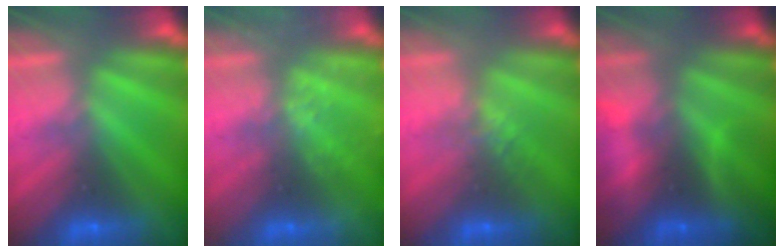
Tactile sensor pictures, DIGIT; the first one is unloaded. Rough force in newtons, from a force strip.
{"total": 2.4}
{"total": 2.2}
{"total": 10.8}